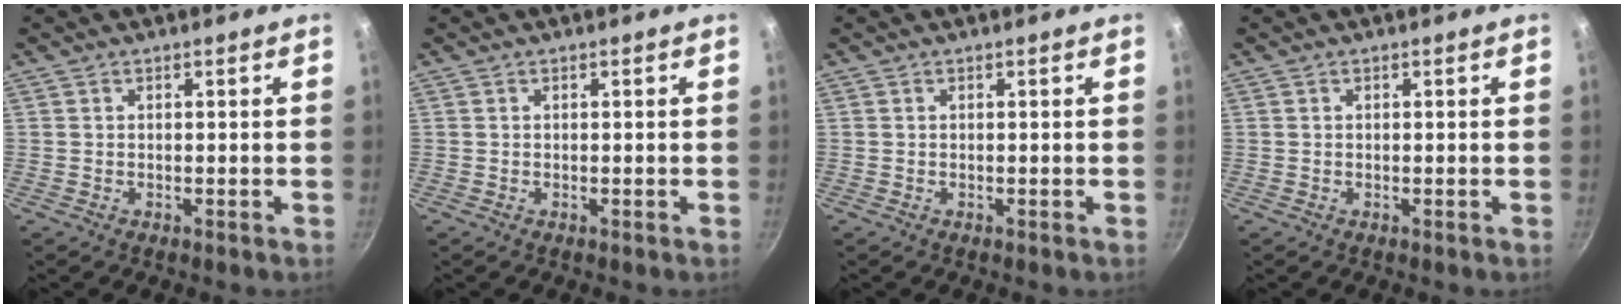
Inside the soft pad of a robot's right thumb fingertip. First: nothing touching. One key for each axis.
{"total": 0.0}
{"total": 0.0}
{"total": 0.0}